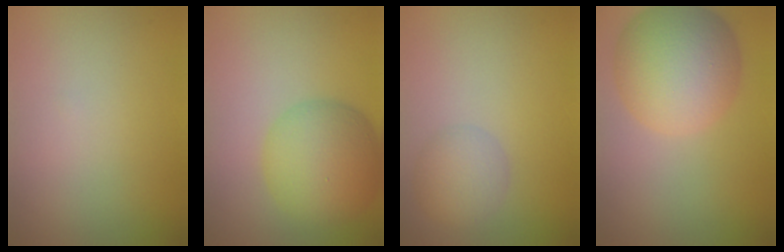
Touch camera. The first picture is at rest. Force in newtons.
{"total": 6.8, "press": 6.8, "slide": 0.1}
{"total": 2.9, "press": 2.8, "slide": 0.3}
{"total": 8.8, "press": 8.8, "slide": 0.3}